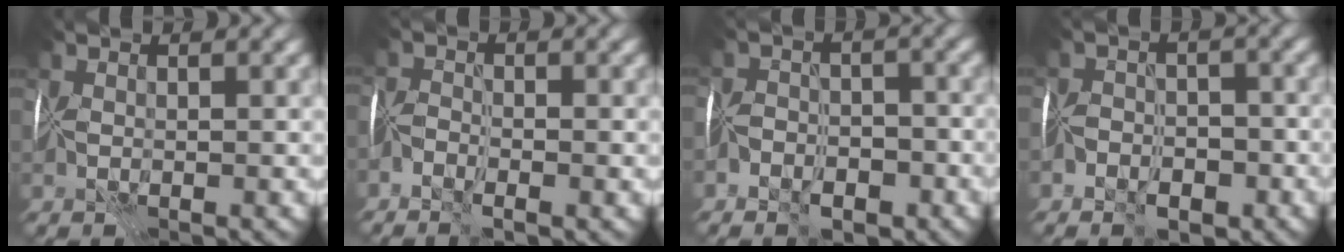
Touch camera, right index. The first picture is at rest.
{"total": 2.5, "force": [-2.0, 0.8, 1.2], "torque": [-0.020, -0.002, -0.042]}
{"total": 5.3, "force": [-4.2, 2.9, 1.4], "torque": [0.010, 0.000, -0.073]}
{"total": 4.7, "force": [-3.6, 2.7, 1.2], "torque": [0.013, 0.001, -0.066]}